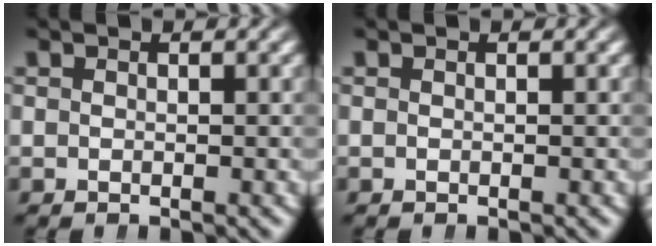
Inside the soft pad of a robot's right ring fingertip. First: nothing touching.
{"total": 0.0}